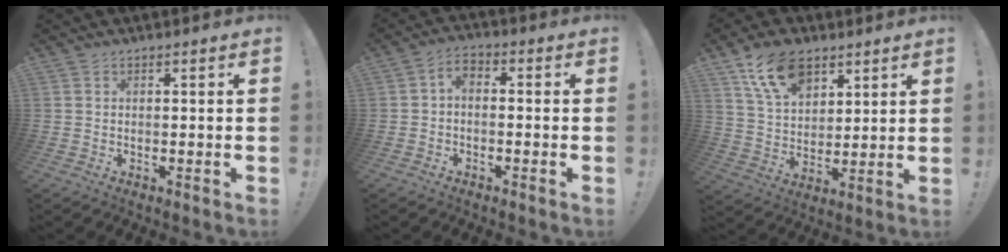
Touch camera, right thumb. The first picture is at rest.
{"total": 3.4, "force": [-1.3, 1.9, 2.5], "torque": [-0.054, 0.007, -0.025]}
{"total": 13.8, "force": [8.6, 8.1, 7.2], "torque": [-0.132, -0.033, 0.165]}